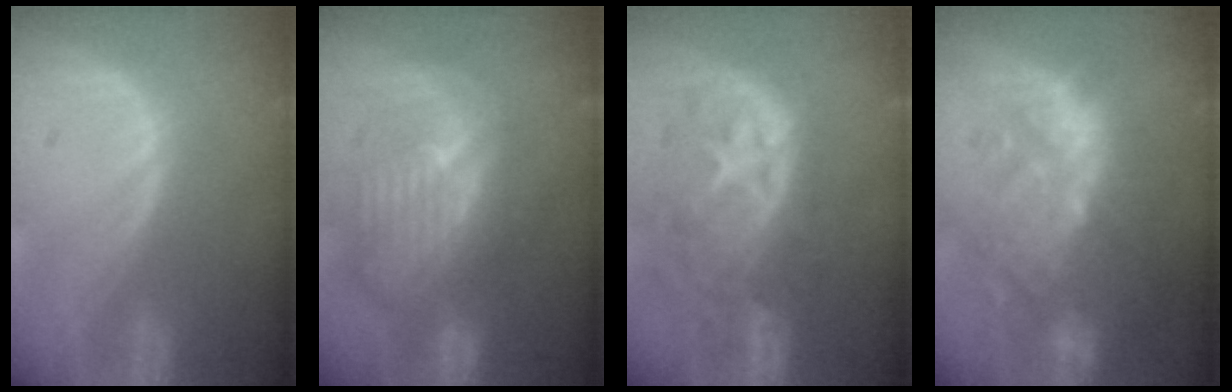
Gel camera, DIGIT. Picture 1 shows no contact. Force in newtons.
{"total": 10.4, "press": 9.3, "slide": 4.7}
{"total": 10.8, "press": 9.7, "slide": 4.8}
{"total": 10.8, "press": 10.0, "slide": 4.2}